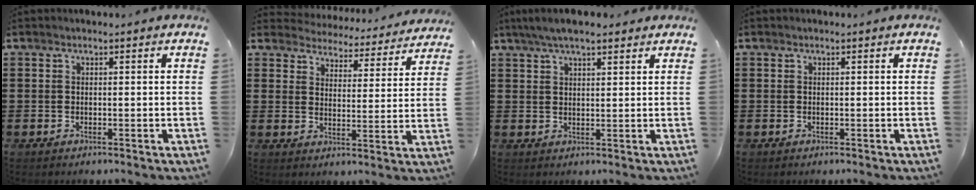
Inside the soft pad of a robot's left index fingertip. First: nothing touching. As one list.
[{"total": 4.2, "force": [4.2, 0.1, -0.4], "torque": [-0.013, -0.041, 0.067]}, {"total": 4.7, "force": [3.5, 1.1, 2.8], "torque": [-0.061, 0.005, 0.064]}, {"total": 0.0}]